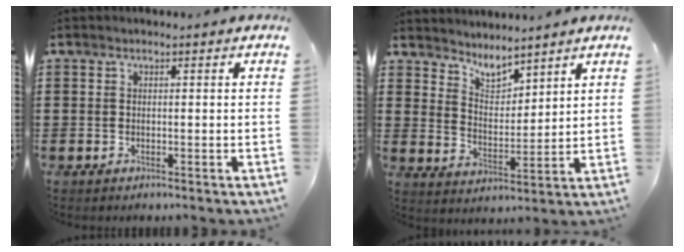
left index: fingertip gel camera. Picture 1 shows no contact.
{"total": 4.7, "force": [4.5, 1.0, 1.1], "torque": [-0.038, -0.019, 0.082]}